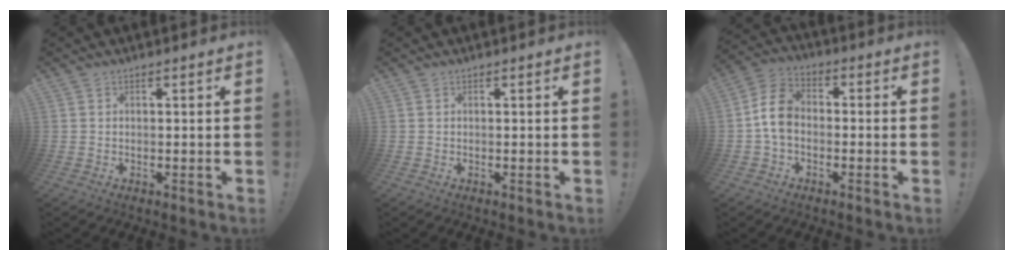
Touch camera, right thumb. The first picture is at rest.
{"total": 0.0}
{"total": 9.5, "force": [-1.1, 6.8, 6.5], "torque": [-0.116, 0.015, -0.015]}